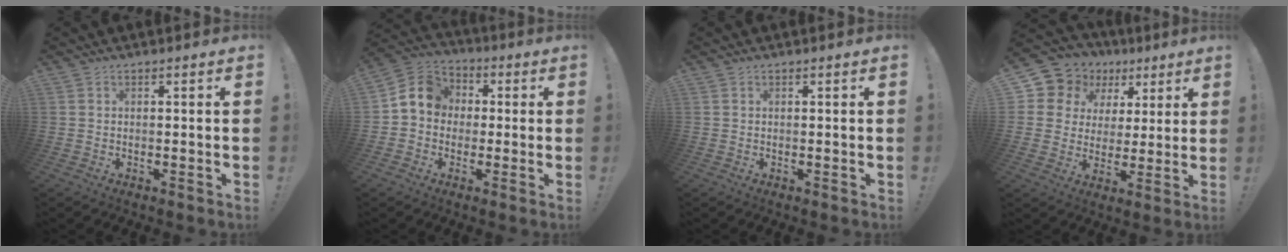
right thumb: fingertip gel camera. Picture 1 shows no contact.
{"total": 10.1, "force": [1.1, 8.9, 4.8], "torque": [-0.065, 0.018, 0.030]}
{"total": 0.0}
{"total": 10.7, "force": [5.6, 8.7, 3.0], "torque": [-0.055, -0.039, 0.114]}